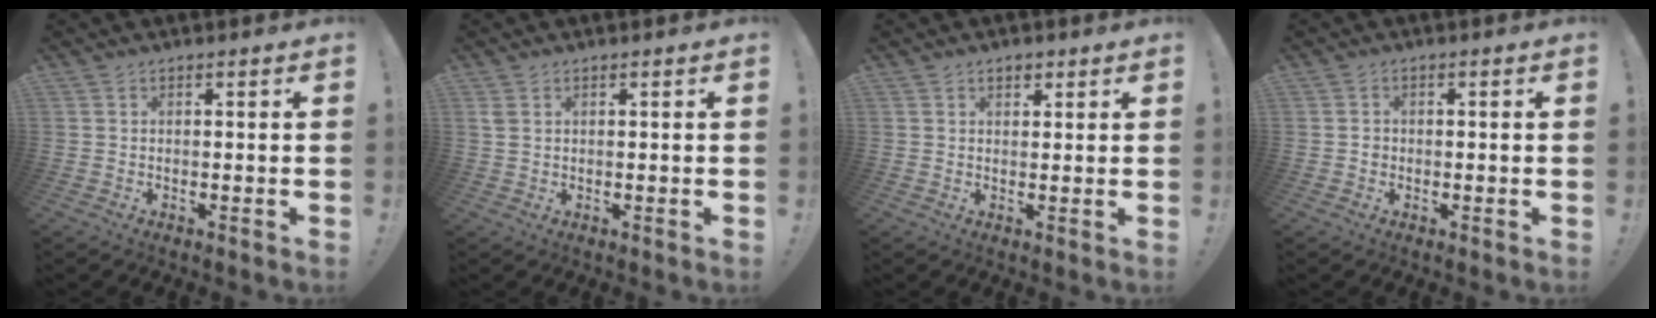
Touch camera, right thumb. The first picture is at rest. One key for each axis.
{"total": 1.6, "fx": 0.8, "fy": 0.8, "fz": 1.2, "tx": -0.030, "ty": 0.005, "tz": 0.016}
{"total": 2.3, "fx": 1.4, "fy": 1.5, "fz": 1.0, "tx": -0.009, "ty": -0.002, "tz": 0.024}
{"total": 1.4, "fx": -0.6, "fy": 1.2, "fz": 0.2, "tx": -0.011, "ty": 0.006, "tz": -0.009}